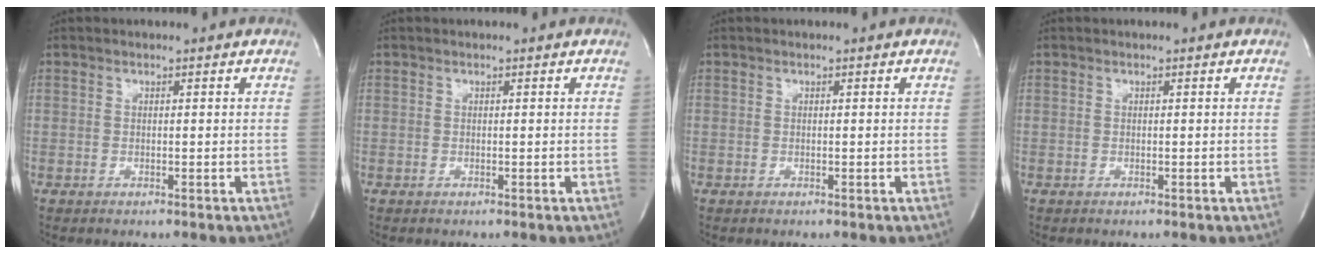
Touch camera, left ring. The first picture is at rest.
{"total": 0.0}
{"total": 0.0}
{"total": 0.0}